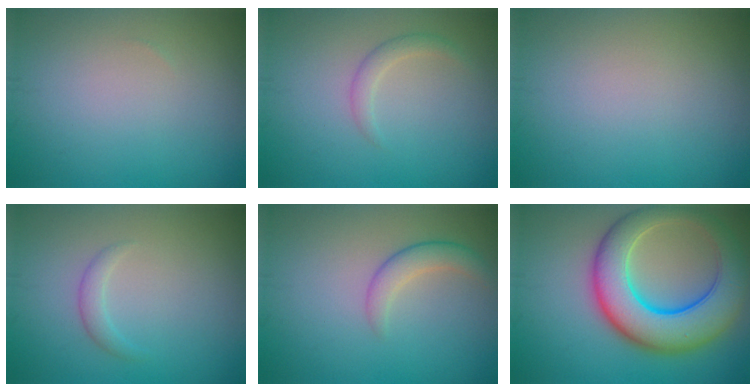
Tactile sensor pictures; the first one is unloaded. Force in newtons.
{"total": 1.5, "press": 1.5, "slide": 0.1}
{"total": 0.0}
{"total": 1.3, "press": 1.3, "slide": 0.0}
{"total": 2.3, "press": 2.3, "slide": 0.1}
{"total": 9.7, "press": 9.7, "slide": 0.2}